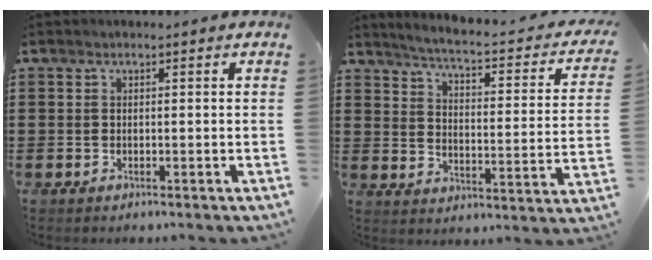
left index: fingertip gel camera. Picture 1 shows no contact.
{"total": 3.3, "force": [2.9, -0.2, 1.6], "torque": [-0.051, -0.028, 0.038]}